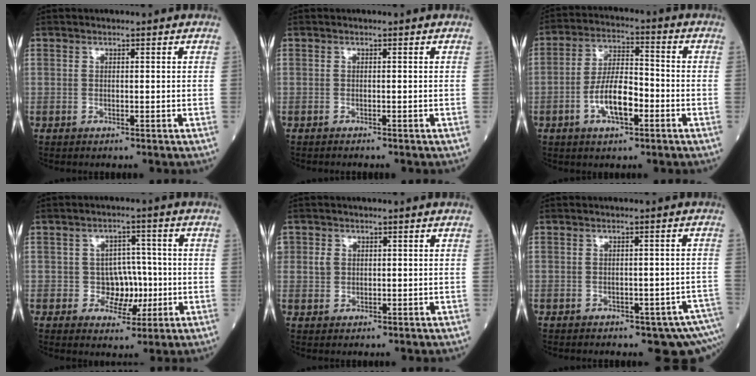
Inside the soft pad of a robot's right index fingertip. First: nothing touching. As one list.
[{"total": 1.1, "force": [-1.0, 0.0, 0.4], "torque": [-0.004, 0.000, -0.013]}, {"total": 8.4, "force": [-3.0, 3.0, 7.3], "torque": [-0.147, 0.011, -0.055]}, {"total": 5.2, "force": [-0.8, 4.3, 2.8], "torque": [-0.031, 0.013, -0.005]}, {"total": 1.7, "force": [0.3, 1.6, 0.6], "torque": [-0.010, 0.003, 0.006]}, {"total": 7.9, "force": [-6.2, 3.1, 3.8], "torque": [-0.023, 0.005, -0.073]}]